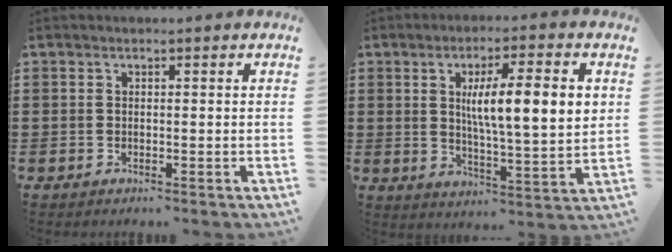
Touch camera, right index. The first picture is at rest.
{"total": 10.9, "force": [2.7, 2.3, 10.3], "torque": [-0.172, -0.001, 0.039]}